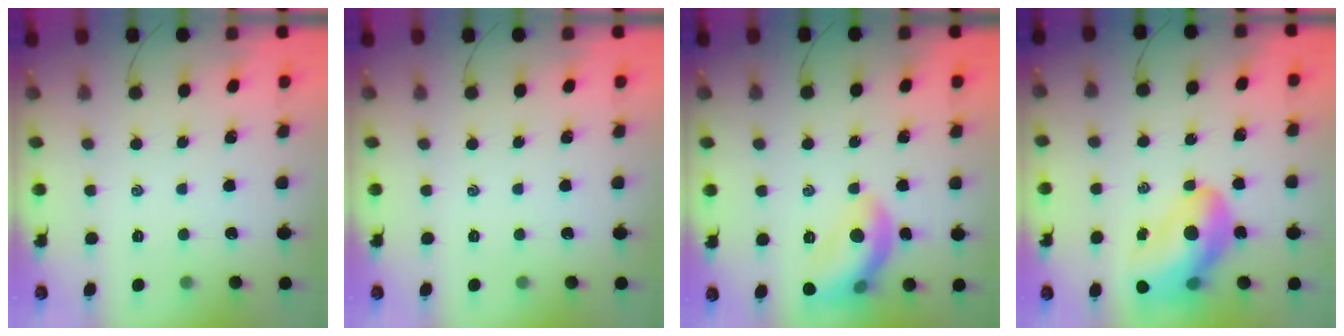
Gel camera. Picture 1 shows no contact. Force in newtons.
{"total": 0.0}
{"total": 12.7, "press": 12.7, "slide": 1.0}
{"total": 15.4, "press": 14.7, "slide": 4.4}